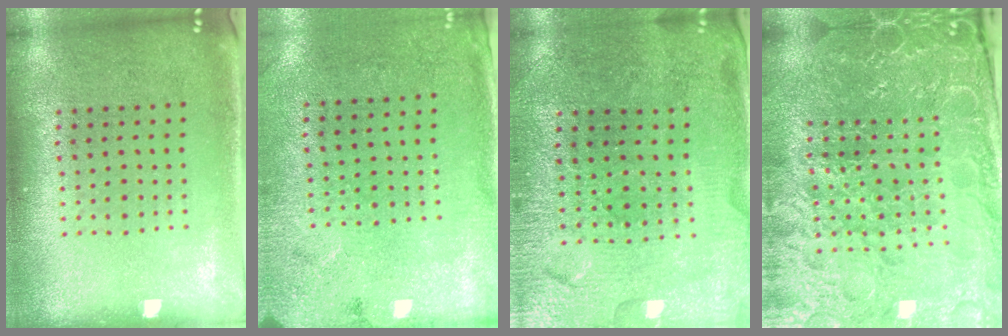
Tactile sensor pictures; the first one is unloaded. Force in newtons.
{"total": 2.7, "press": 2.2, "slide": 1.7}
{"total": 3.2, "press": 3.2, "slide": 0.1}
{"total": 4.9, "press": 4.7, "slide": 1.4}